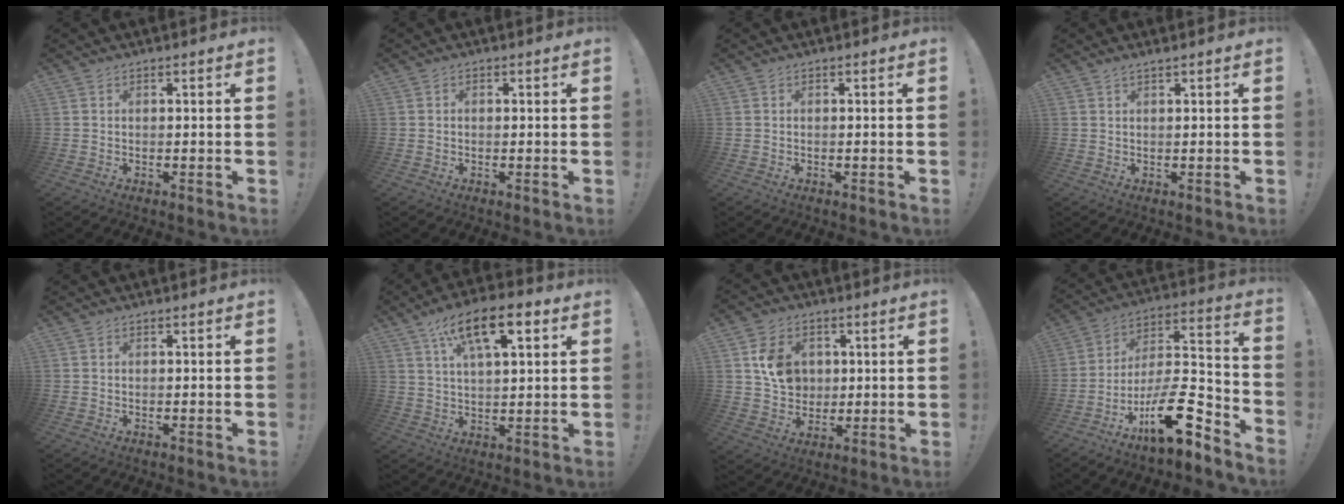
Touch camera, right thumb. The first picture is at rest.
{"total": 0.7, "force": [-0.4, 0.4, 0.3], "torque": [-0.010, 0.004, -0.006]}
{"total": 0.0}
{"total": 1.1, "force": [0.8, -0.1, 0.7], "torque": [-0.011, -0.001, 0.013]}
{"total": 0.0}
{"total": 14.0, "force": [6.8, 5.4, 11.0], "torque": [-0.166, -0.019, 0.111]}
{"total": 10.9, "force": [2.5, 9.2, 5.3], "torque": [-0.067, -0.003, 0.052]}
{"total": 18.9, "force": [-10.2, 6.5, 14.5], "torque": [-0.234, 0.059, -0.168]}